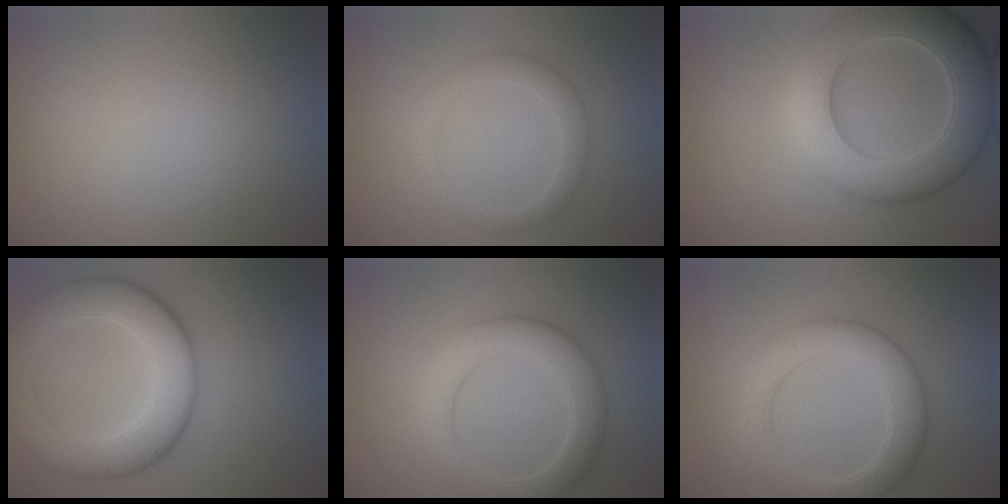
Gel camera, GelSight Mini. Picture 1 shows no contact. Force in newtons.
{"total": 2.2, "press": 2.2, "slide": 0.0}
{"total": 9.5, "press": 9.5, "slide": 0.3}
{"total": 8.7, "press": 8.7, "slide": 0.2}
{"total": 5.2, "press": 5.2, "slide": 0.6}
{"total": 5.3, "press": 5.3, "slide": 0.3}